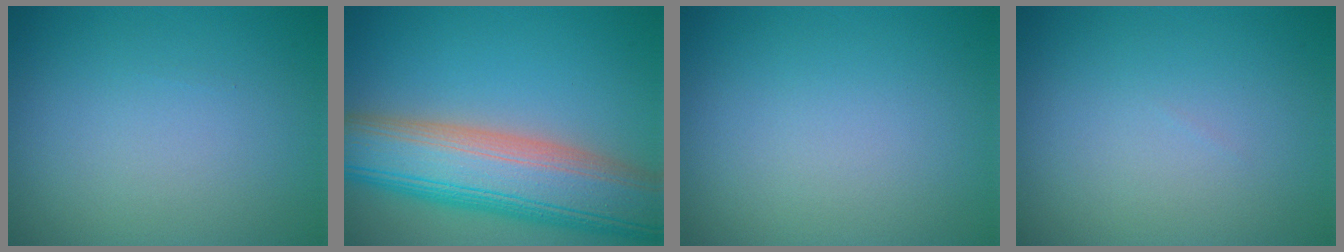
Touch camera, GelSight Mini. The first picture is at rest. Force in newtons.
{"total": 11.5, "press": 11.4, "slide": 1.0}
{"total": 0.0}
{"total": 0.0}